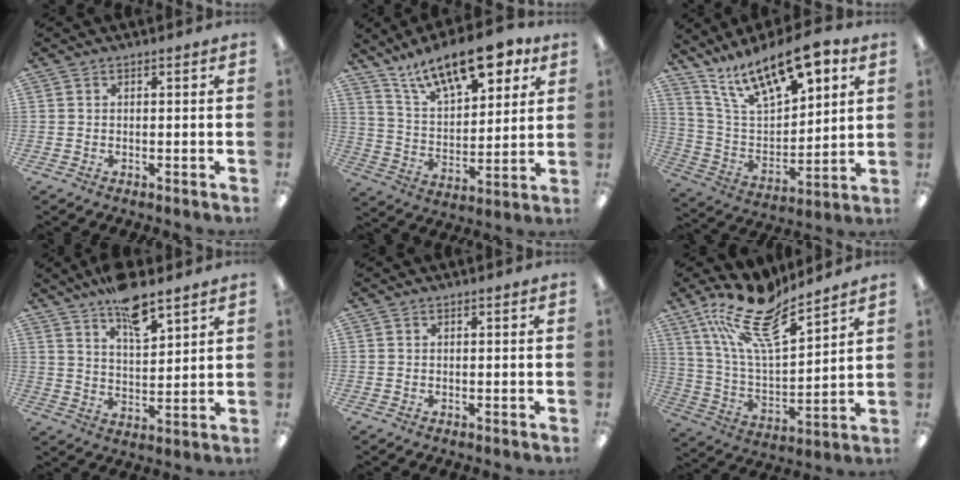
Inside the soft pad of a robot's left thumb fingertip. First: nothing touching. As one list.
[{"total": 18.5, "force": [12.3, 7.8, 11.4], "torque": [-0.188, -0.057, 0.211]}, {"total": 18.7, "force": [12.8, 6.9, 11.8], "torque": [-0.214, -0.071, 0.223]}, {"total": 10.2, "force": [7.9, 3.5, 5.4], "torque": [-0.088, -0.042, 0.139]}, {"total": 0.0}, {"total": 18.7, "force": [13.8, 5.9, 11.3], "torque": [-0.217, -0.085, 0.242]}]